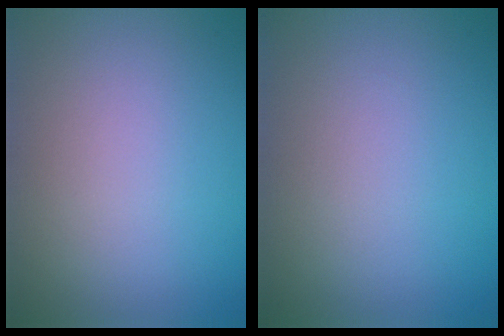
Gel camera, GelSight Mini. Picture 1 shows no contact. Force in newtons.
{"total": 0.0}